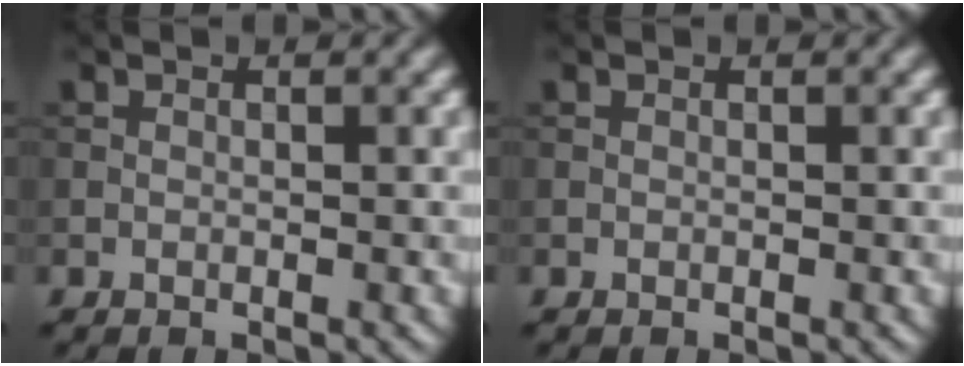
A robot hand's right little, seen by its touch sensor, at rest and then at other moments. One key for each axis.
{"total": 0.0}